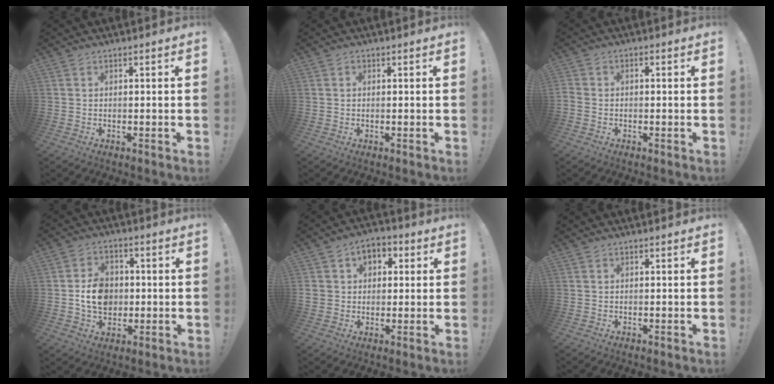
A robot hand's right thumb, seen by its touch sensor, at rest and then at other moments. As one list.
[{"total": 0.6, "force": [0.1, 0.6, 0.1], "torque": [-0.001, 0.003, 0.001]}, {"total": 1.7, "force": [-1.0, 1.0, 0.8], "torque": [-0.018, 0.008, -0.017]}, {"total": 9.9, "force": [-0.5, 8.1, 5.7], "torque": [-0.081, 0.010, -0.006]}, {"total": 6.8, "force": [1.4, 6.2, 2.5], "torque": [-0.032, 0.000, 0.030]}, {"total": 0.0}]